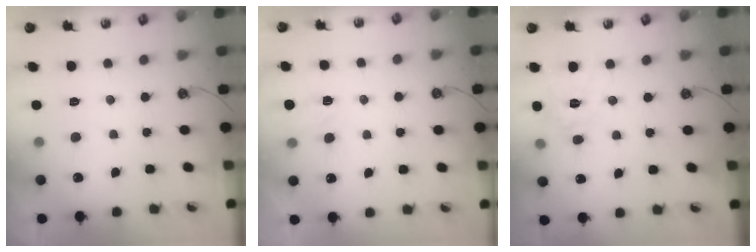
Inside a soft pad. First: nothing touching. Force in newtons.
{"total": 4.0, "press": 4.0, "slide": 0.5}
{"total": 10.1, "press": 10.1, "slide": 0.6}